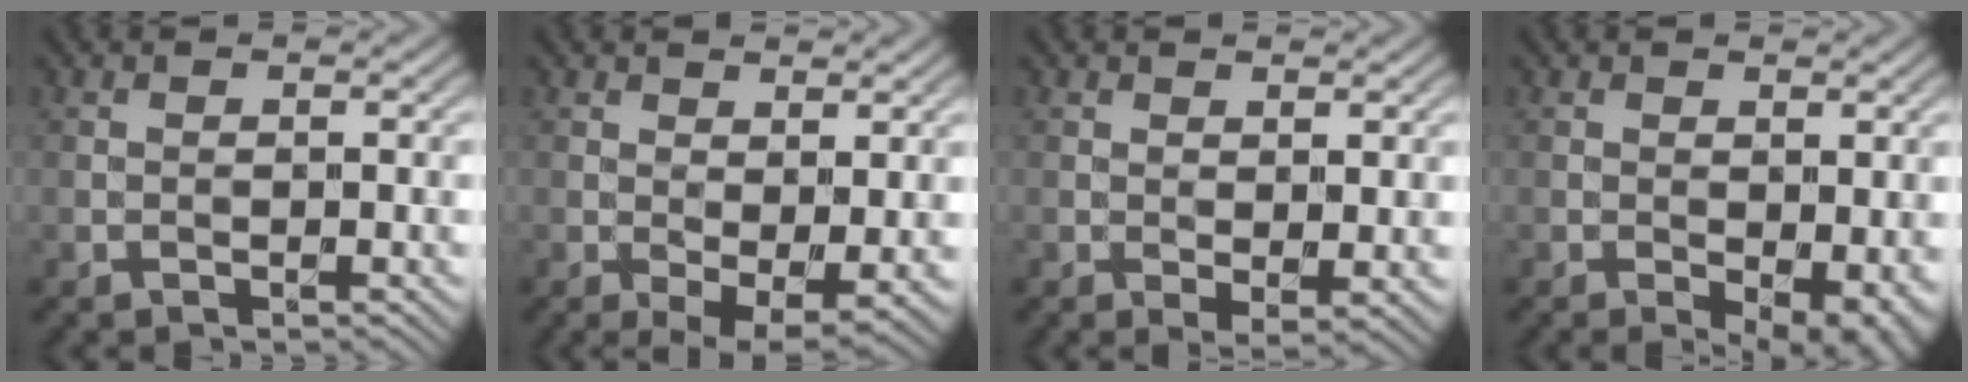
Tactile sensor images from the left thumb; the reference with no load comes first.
{"total": 5.1, "force": [0.7, 2.2, 4.6], "torque": [-0.081, -0.009, 0.022]}
{"total": 2.6, "force": [1.0, 1.0, 2.2], "torque": [-0.047, -0.009, 0.023]}
{"total": 5.0, "force": [-1.3, 2.4, 4.3], "torque": [-0.059, -0.009, -0.011]}